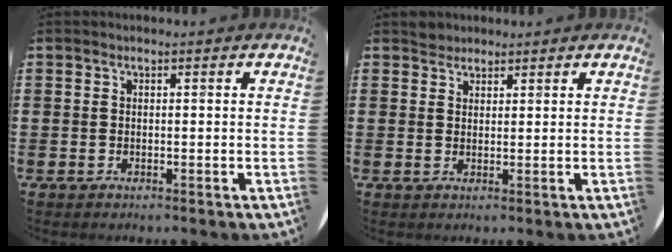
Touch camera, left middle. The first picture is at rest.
{"total": 1.8, "force": [1.6, 0.6, -0.2], "torque": [0.009, -0.001, 0.032]}